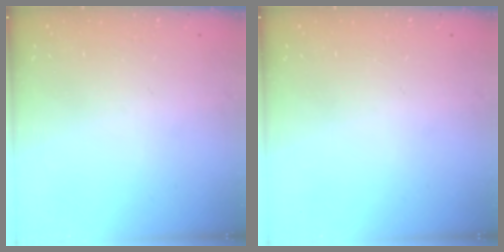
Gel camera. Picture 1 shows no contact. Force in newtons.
{"total": 0.0}